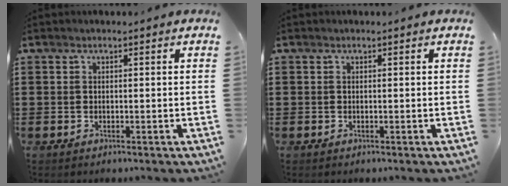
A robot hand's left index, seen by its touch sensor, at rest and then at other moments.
{"total": 0.0}